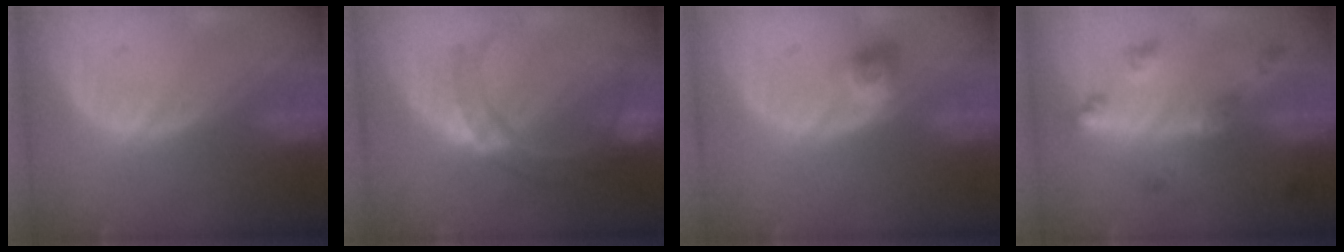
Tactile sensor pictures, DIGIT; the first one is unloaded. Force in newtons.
{"total": 8.7, "press": 8.0, "slide": 3.2}
{"total": 3.0, "press": 2.7, "slide": 1.3}
{"total": 5.6, "press": 5.6, "slide": 0.6}